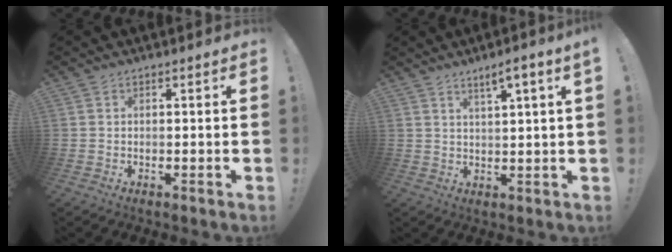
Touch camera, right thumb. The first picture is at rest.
{"total": 4.3, "force": [2.7, -0.4, 3.4], "torque": [-0.049, -0.013, 0.040]}